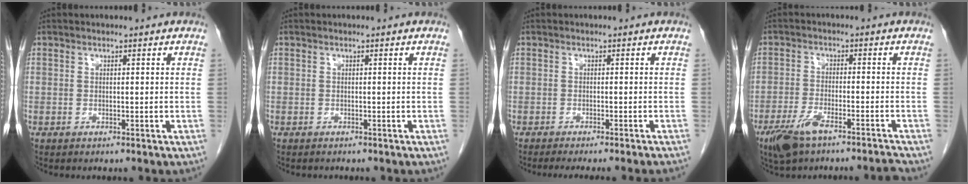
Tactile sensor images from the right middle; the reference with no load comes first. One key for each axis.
{"total": 0.5, "fx": -0.5, "fy": 0.1, "fz": 0.1, "tx": -0.008, "ty": -0.002, "tz": -0.008}
{"total": 7.6, "fx": -6.7, "fy": -0.9, "fz": 3.4, "tx": -0.018, "ty": -0.020, "tz": -0.086}
{"total": 7.3, "fx": -5.8, "fy": 0.5, "fz": 4.4, "tx": -0.078, "ty": -0.015, "tz": -0.106}